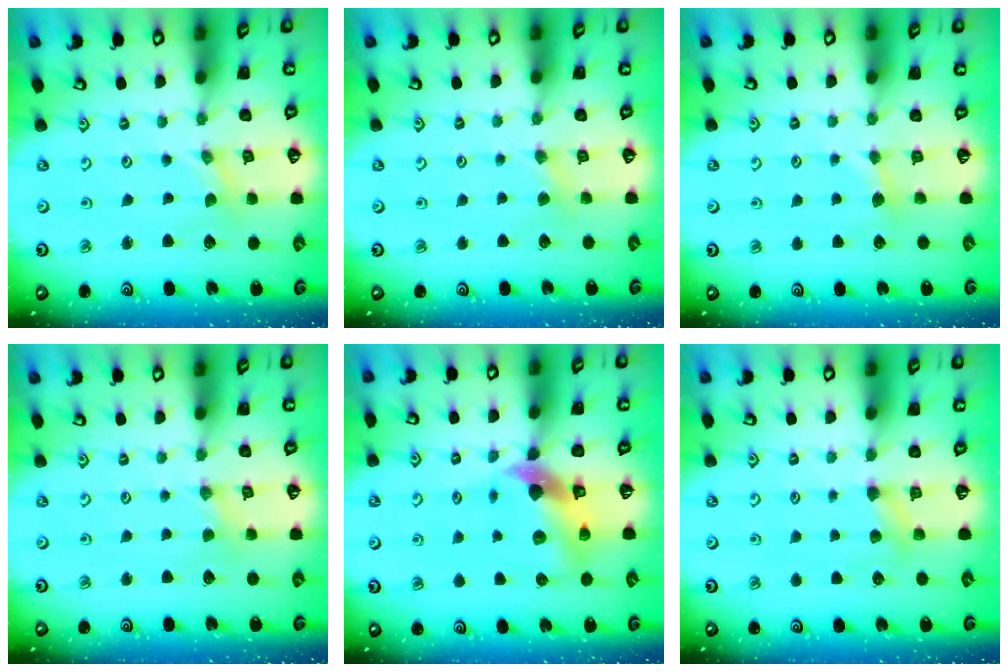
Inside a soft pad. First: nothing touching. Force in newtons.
{"total": 1.9, "press": 1.9, "slide": 0.4}
{"total": 2.9, "press": 2.9, "slide": 0.4}
{"total": 1.8, "press": 1.7, "slide": 0.4}
{"total": 9.0, "press": 8.9, "slide": 1.3}
{"total": 3.9, "press": 3.9, "slide": 0.5}